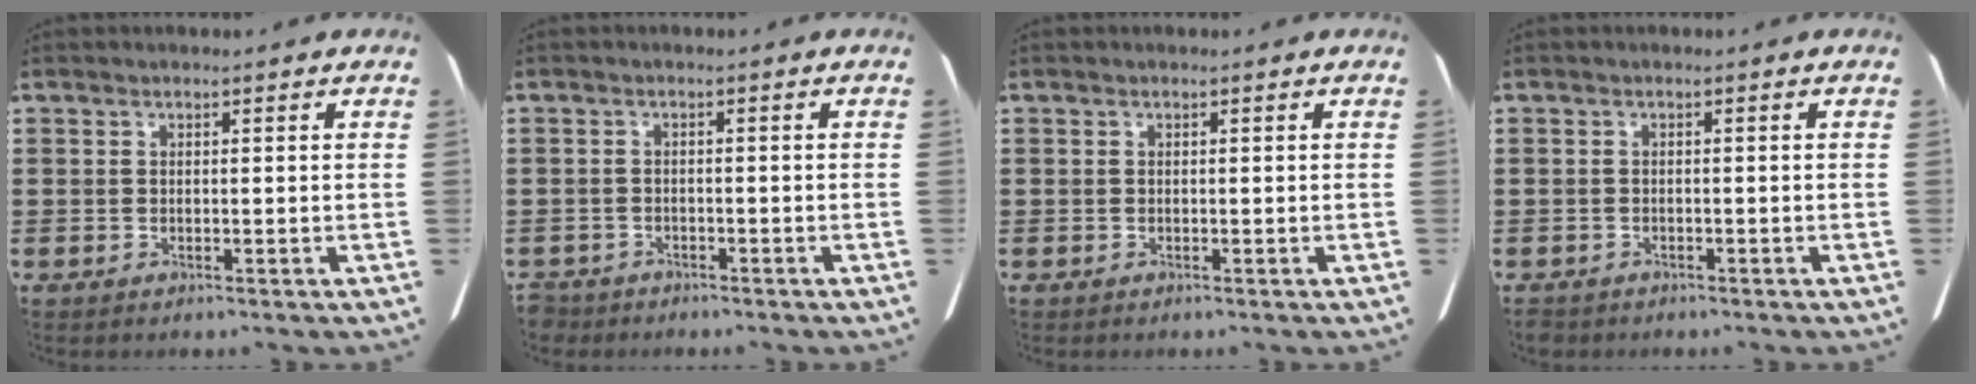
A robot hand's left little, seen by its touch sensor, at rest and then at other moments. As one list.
[{"total": 1.5, "force": [-1.5, 0.2, 0.1], "torque": [-0.007, -0.001, -0.033]}, {"total": 0.0}, {"total": 0.7, "force": [-0.7, 0.1, 0.1], "torque": [-0.006, -0.003, -0.013]}]